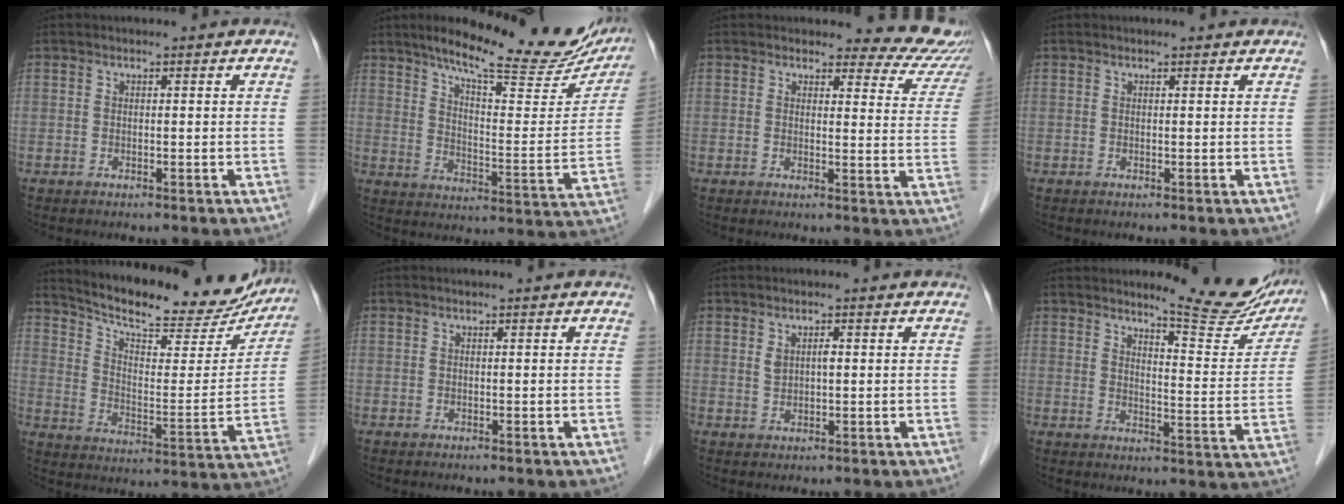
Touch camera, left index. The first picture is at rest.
{"total": 23.1, "force": [18.9, 4.6, 12.5], "torque": [-0.171, -0.019, 0.248]}
{"total": 8.9, "force": [8.2, 3.4, 0.9], "torque": [0.027, -0.027, 0.057]}
{"total": 0.9, "force": [0.9, 0.3, 0.1], "torque": [-0.010, 0.004, 0.010]}
{"total": 23.0, "force": [20.8, 5.2, 8.2], "torque": [-0.122, -0.028, 0.278]}
{"total": 0.0}
{"total": 1.9, "force": [0.6, 0.9, 1.6], "torque": [-0.031, 0.005, 0.015]}
{"total": 13.1, "force": [11.9, 1.8, 5.1], "torque": [-0.055, -0.046, 0.138]}